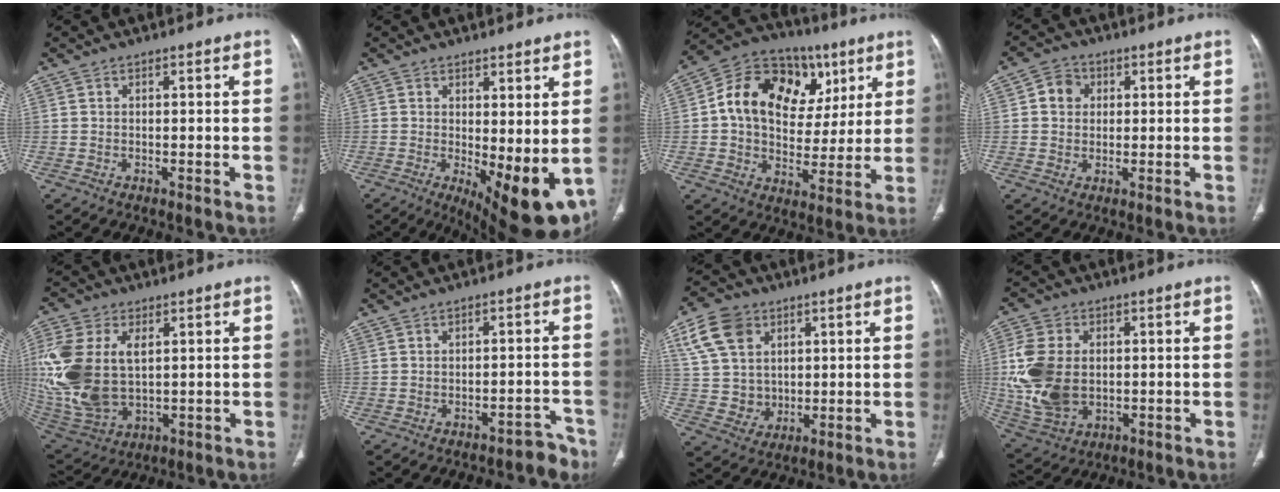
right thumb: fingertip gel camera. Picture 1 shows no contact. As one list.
[{"total": 11.8, "force": [-0.4, 4.4, 11.0], "torque": [-0.147, -0.025, 0.009]}, {"total": 21.3, "force": [6.5, 15.2, 13.4], "torque": [-0.179, 0.024, 0.104]}, {"total": 5.1, "force": [1.1, 4.5, 2.1], "torque": [-0.014, 0.004, 0.014]}, {"total": 18.8, "force": [2.7, 11.5, 14.7], "torque": [-0.335, -0.011, 0.065]}, {"total": 4.0, "force": [-3.4, 2.0, 0.8], "torque": [0.008, 0.041, -0.039]}, {"total": 13.0, "force": [5.2, 10.3, 6.1], "torque": [-0.094, -0.010, 0.106]}, {"total": 14.4, "force": [0.2, 10.1, 10.3], "torque": [-0.213, -0.003, 0.020]}]